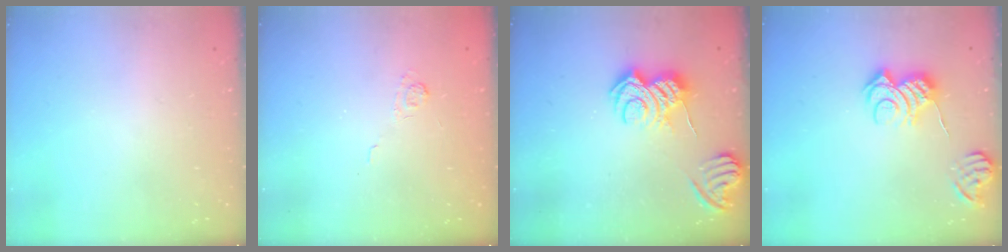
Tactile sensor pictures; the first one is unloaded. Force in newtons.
{"total": 2.5, "press": 2.1, "slide": 1.4}
{"total": 7.8, "press": 7.8, "slide": 0.9}
{"total": 10.3, "press": 10.3, "slide": 1.0}